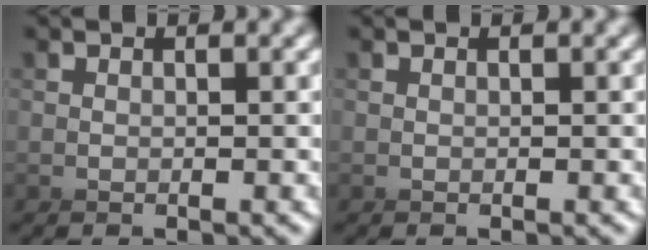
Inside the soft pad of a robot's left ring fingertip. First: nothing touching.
{"total": 0.0}